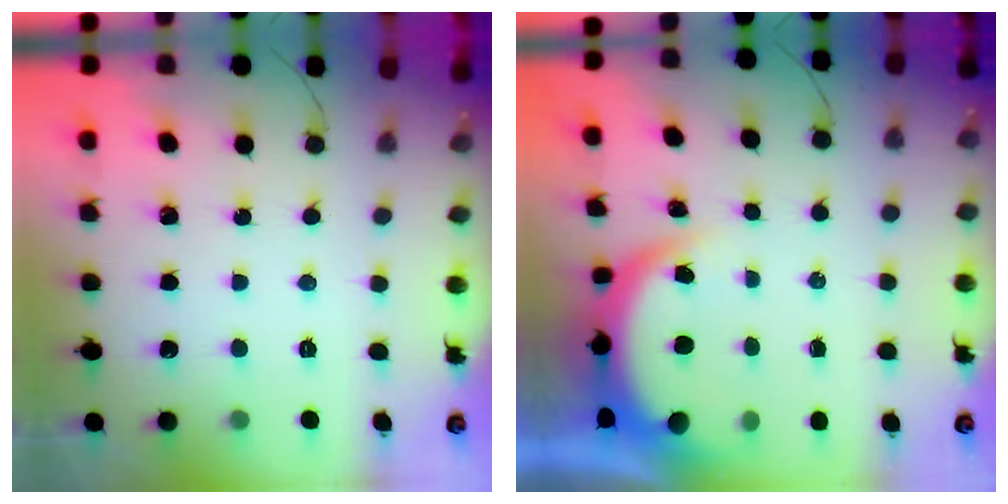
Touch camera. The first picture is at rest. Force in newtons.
{"total": 5.2, "press": 5.1, "slide": 0.8}